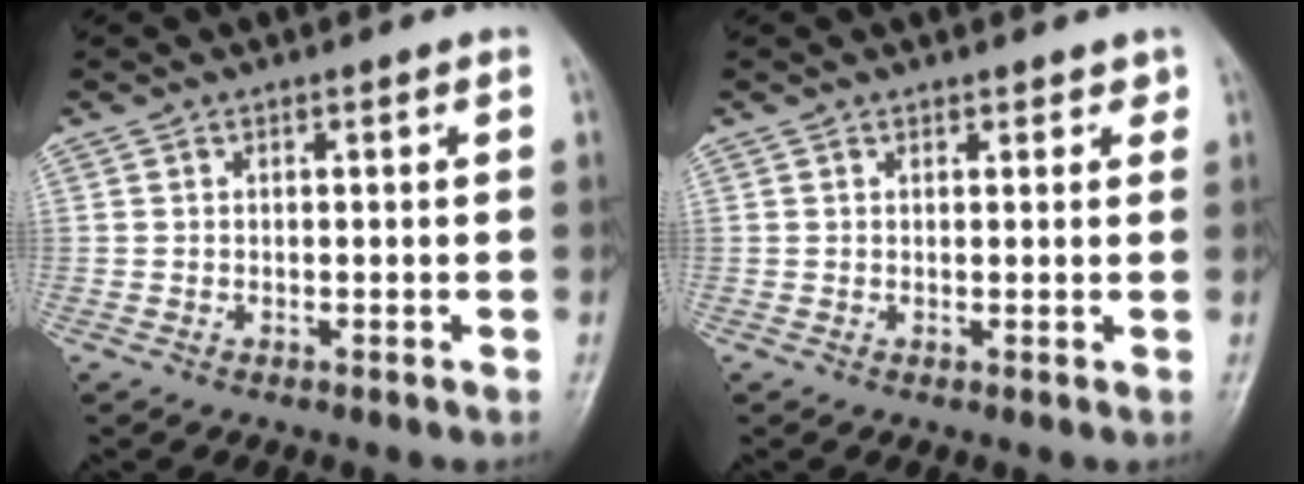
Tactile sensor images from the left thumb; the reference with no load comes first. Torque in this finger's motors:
{"motor_torque": [-0.09, -0.05, -0.04, -0.17, -0.01]}